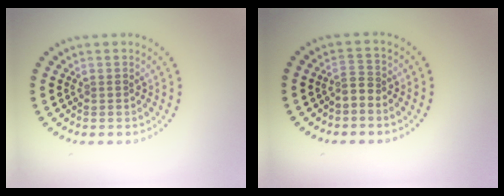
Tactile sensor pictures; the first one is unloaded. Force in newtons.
{"total": 1.7, "press": 1.3, "slide": 1.2}